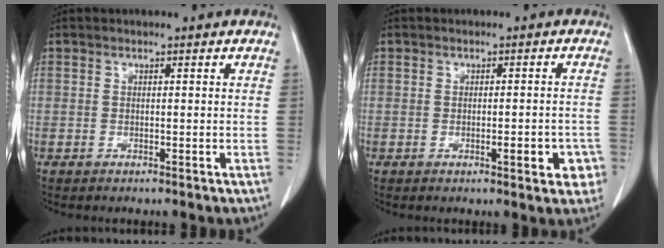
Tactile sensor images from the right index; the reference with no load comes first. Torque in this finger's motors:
{"motor_torque": [0.52, -0.50, 0.27, 0.06]}